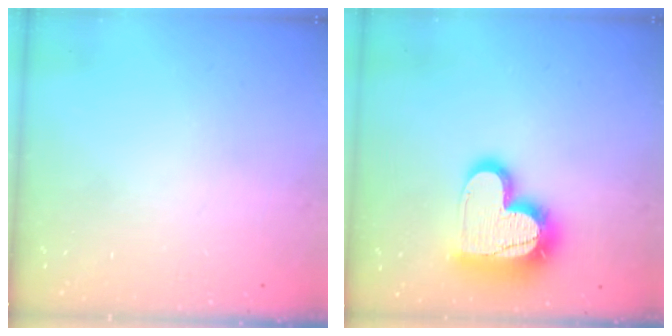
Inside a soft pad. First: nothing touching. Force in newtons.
{"total": 18.1, "press": 18.1, "slide": 1.4}